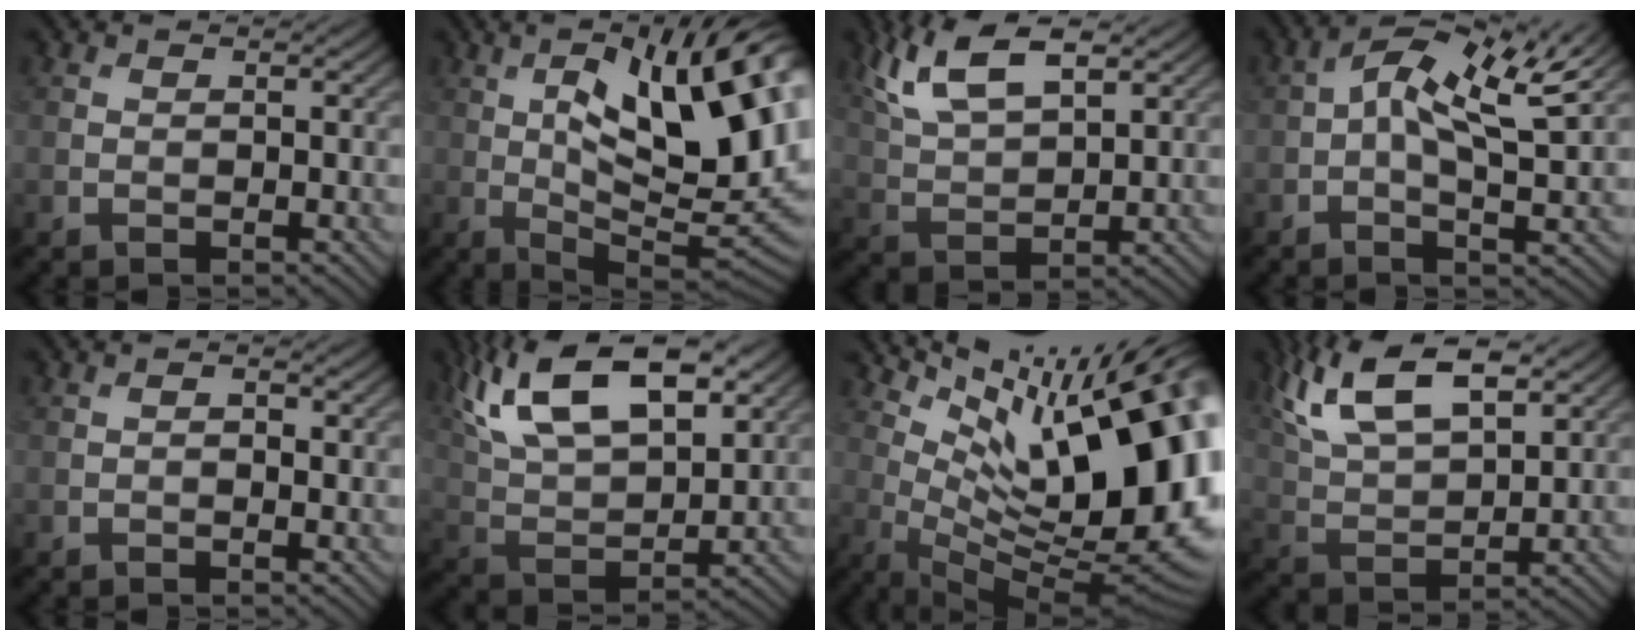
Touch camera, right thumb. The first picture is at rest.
{"total": 18.6, "force": [4.1, 6.9, 16.8], "torque": [-0.250, 0.022, 0.069]}
{"total": 10.1, "force": [5.9, 3.9, 7.2], "torque": [-0.168, 0.010, 0.121]}
{"total": 9.0, "force": [2.2, 3.6, 7.9], "torque": [-0.146, 0.007, 0.032]}
{"total": 1.2, "force": [0.0, 0.5, 1.1], "torque": [-0.014, 0.000, -0.002]}
{"total": 16.1, "force": [8.8, 7.4, 11.2], "torque": [-0.233, 0.019, 0.142]}
{"total": 19.4, "force": [5.8, 7.0, 17.1], "torque": [-0.235, 0.010, 0.109]}
{"total": 13.0, "force": [7.7, 5.4, 9.0], "torque": [-0.202, 0.016, 0.139]}